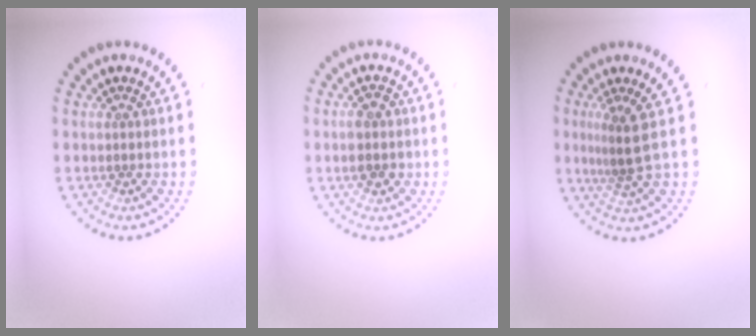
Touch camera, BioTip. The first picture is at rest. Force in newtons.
{"total": 2.3, "press": 2.3, "slide": 0.1}
{"total": 2.7, "press": 1.7, "slide": 2.0}